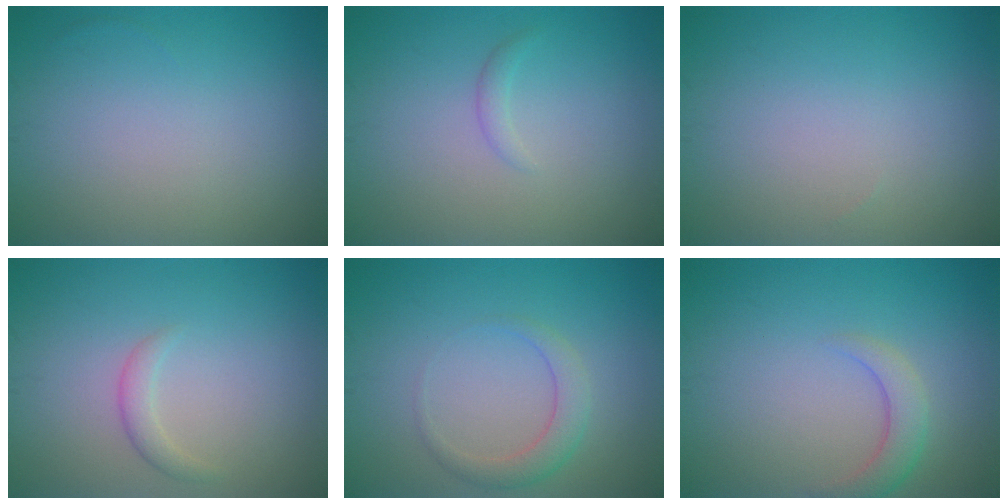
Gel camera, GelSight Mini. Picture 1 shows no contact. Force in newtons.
{"total": 0.8, "press": 0.8, "slide": 0.1}
{"total": 0.0}
{"total": 1.3, "press": 1.3, "slide": 0.1}
{"total": 2.3, "press": 2.3, "slide": 0.1}
{"total": 2.5, "press": 2.5, "slide": 0.2}